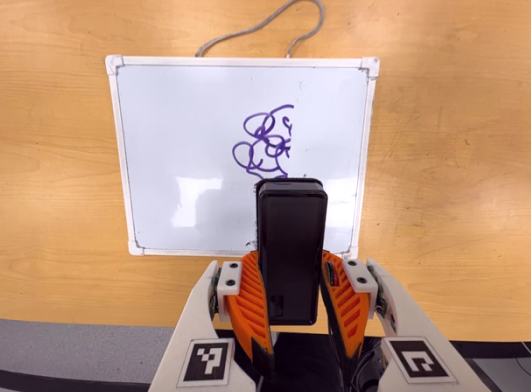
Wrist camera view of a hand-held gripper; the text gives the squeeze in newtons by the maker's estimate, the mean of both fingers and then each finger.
{"total": 10.2, "left": 7.8, "right": 12.5}